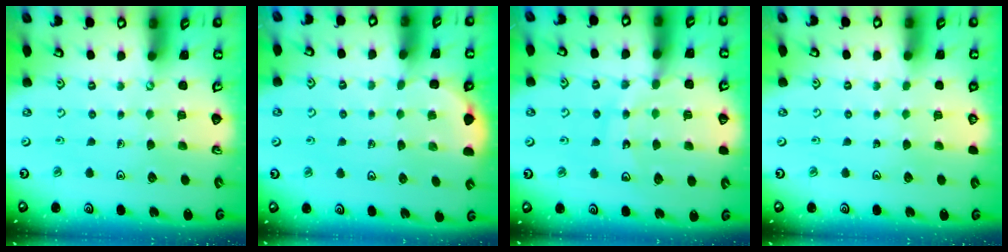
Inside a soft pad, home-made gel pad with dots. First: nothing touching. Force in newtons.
{"total": 3.0, "press": 2.9, "slide": 0.9}
{"total": 14.0, "press": 13.5, "slide": 3.5}
{"total": 0.0}